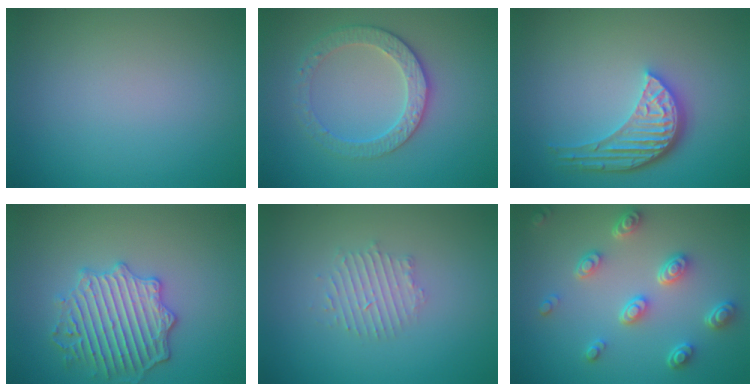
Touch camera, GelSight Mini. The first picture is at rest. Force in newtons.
{"total": 3.4, "press": 3.1, "slide": 1.3}
{"total": 5.1, "press": 3.8, "slide": 3.4}
{"total": 4.6, "press": 4.4, "slide": 1.3}
{"total": 2.1, "press": 2.1, "slide": 0.4}
{"total": 4.5, "press": 3.4, "slide": 2.9}